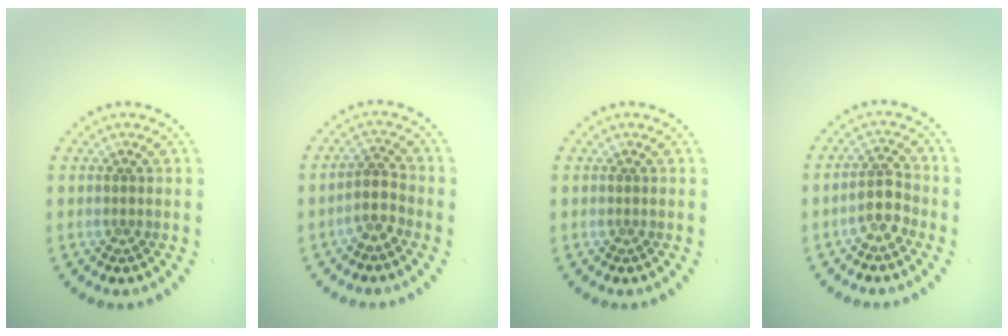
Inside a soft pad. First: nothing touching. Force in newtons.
{"total": 2.1, "press": 1.7, "slide": 1.3}
{"total": 0.0}
{"total": 2.4, "press": 2.2, "slide": 1.1}